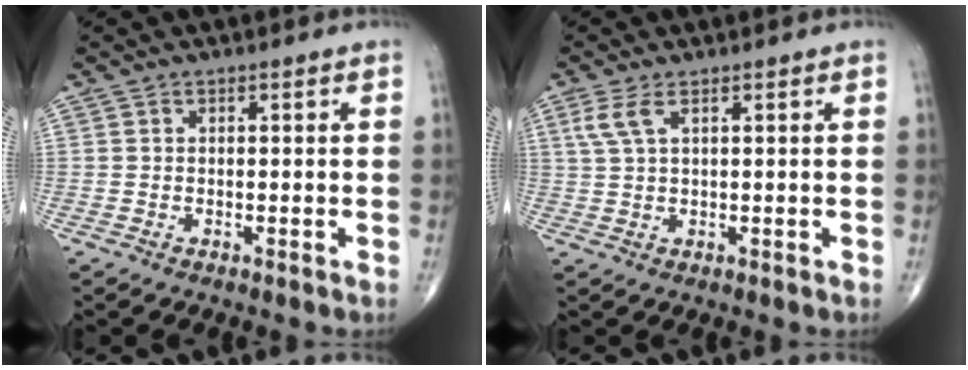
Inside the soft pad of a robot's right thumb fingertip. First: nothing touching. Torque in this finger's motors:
{"motor_torque": [0.01, 0.01, 0.26, 0.18, 0.02]}